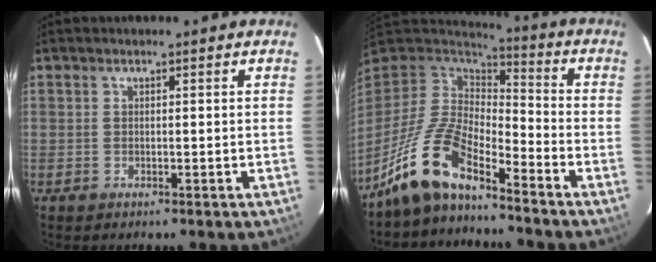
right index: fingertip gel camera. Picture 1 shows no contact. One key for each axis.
{"total": 11.8, "fx": -9.0, "fy": 3.2, "fz": 7.0, "tx": -0.153, "ty": 0.017, "tz": -0.176}